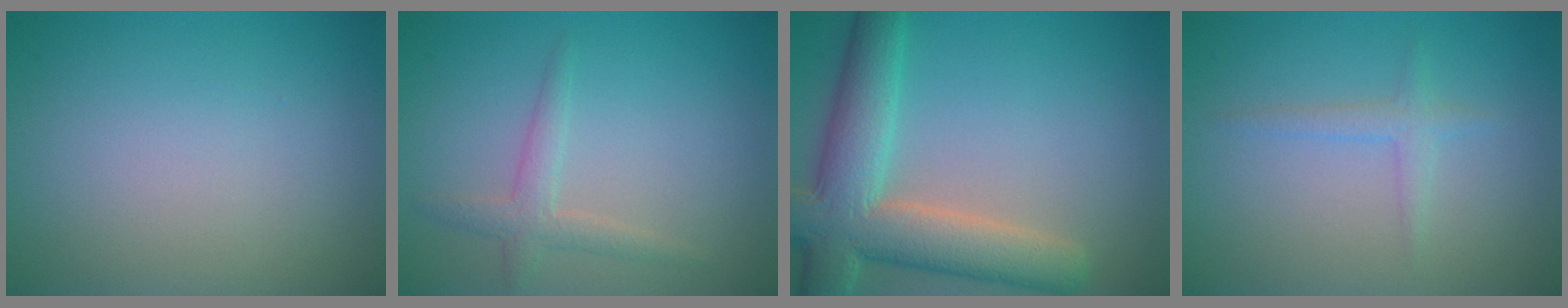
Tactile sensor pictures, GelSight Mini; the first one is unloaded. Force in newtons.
{"total": 2.1, "press": 2.0, "slide": 0.1}
{"total": 8.5, "press": 8.5, "slide": 0.6}
{"total": 1.4, "press": 1.4, "slide": 0.0}